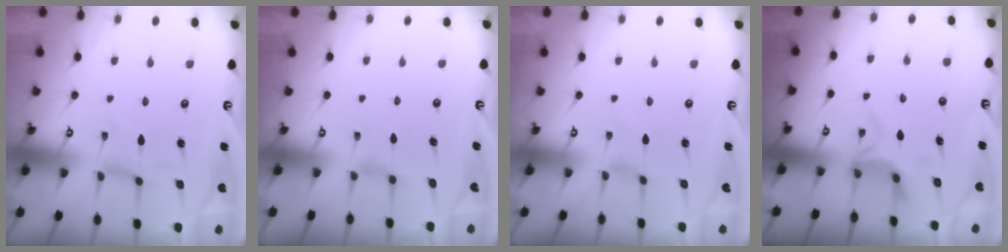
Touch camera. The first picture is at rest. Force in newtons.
{"total": 2.9, "press": 2.9, "slide": 0.5}
{"total": 0.0}
{"total": 5.6, "press": 5.5, "slide": 1.2}